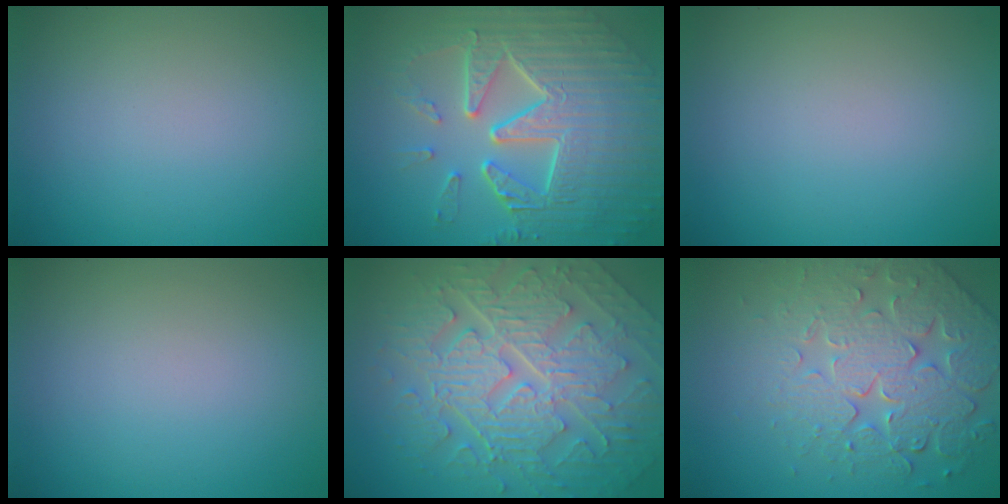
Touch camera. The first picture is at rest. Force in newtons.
{"total": 9.4, "press": 6.4, "slide": 6.9}
{"total": 0.0}
{"total": 0.0}
{"total": 10.2, "press": 6.8, "slide": 7.5}
{"total": 6.4, "press": 5.5, "slide": 3.4}